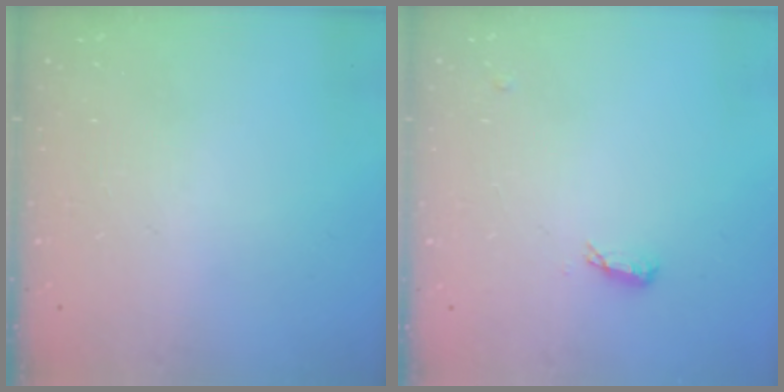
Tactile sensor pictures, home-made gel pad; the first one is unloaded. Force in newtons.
{"total": 6.1, "press": 5.8, "slide": 1.6}